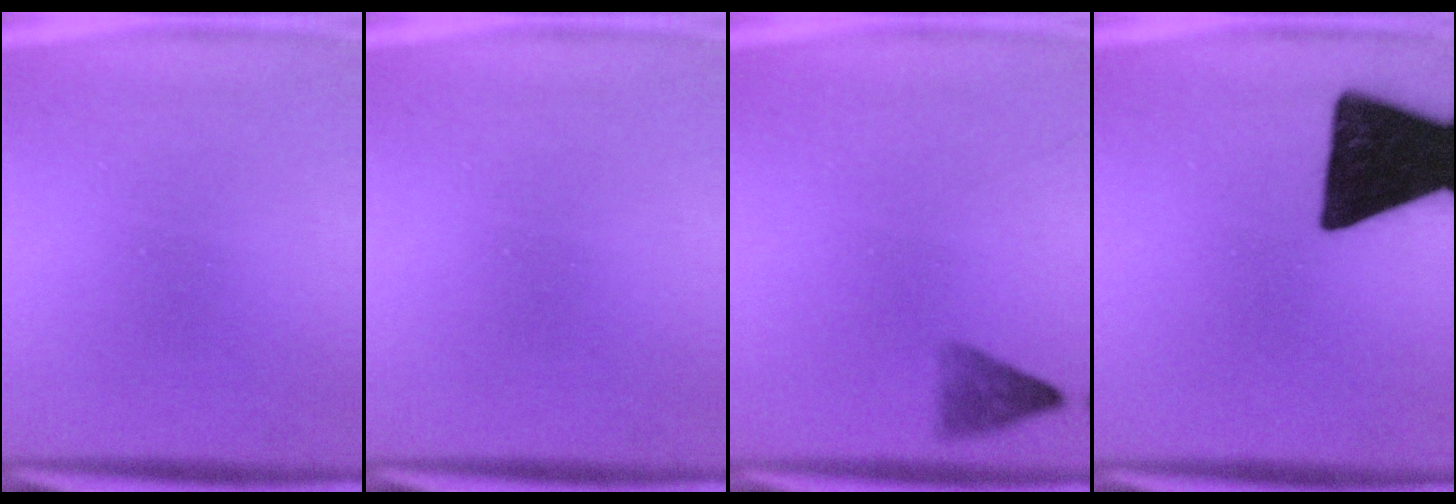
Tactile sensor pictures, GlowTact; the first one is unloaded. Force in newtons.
{"total": 0.0}
{"total": 2.0}
{"total": 18.0}